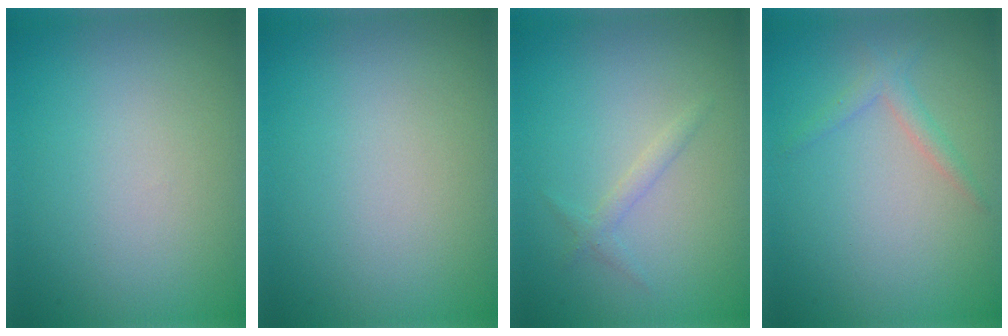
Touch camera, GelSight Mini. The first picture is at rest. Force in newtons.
{"total": 0.0}
{"total": 1.1, "press": 1.1, "slide": 0.1}
{"total": 1.4, "press": 1.4, "slide": 0.1}